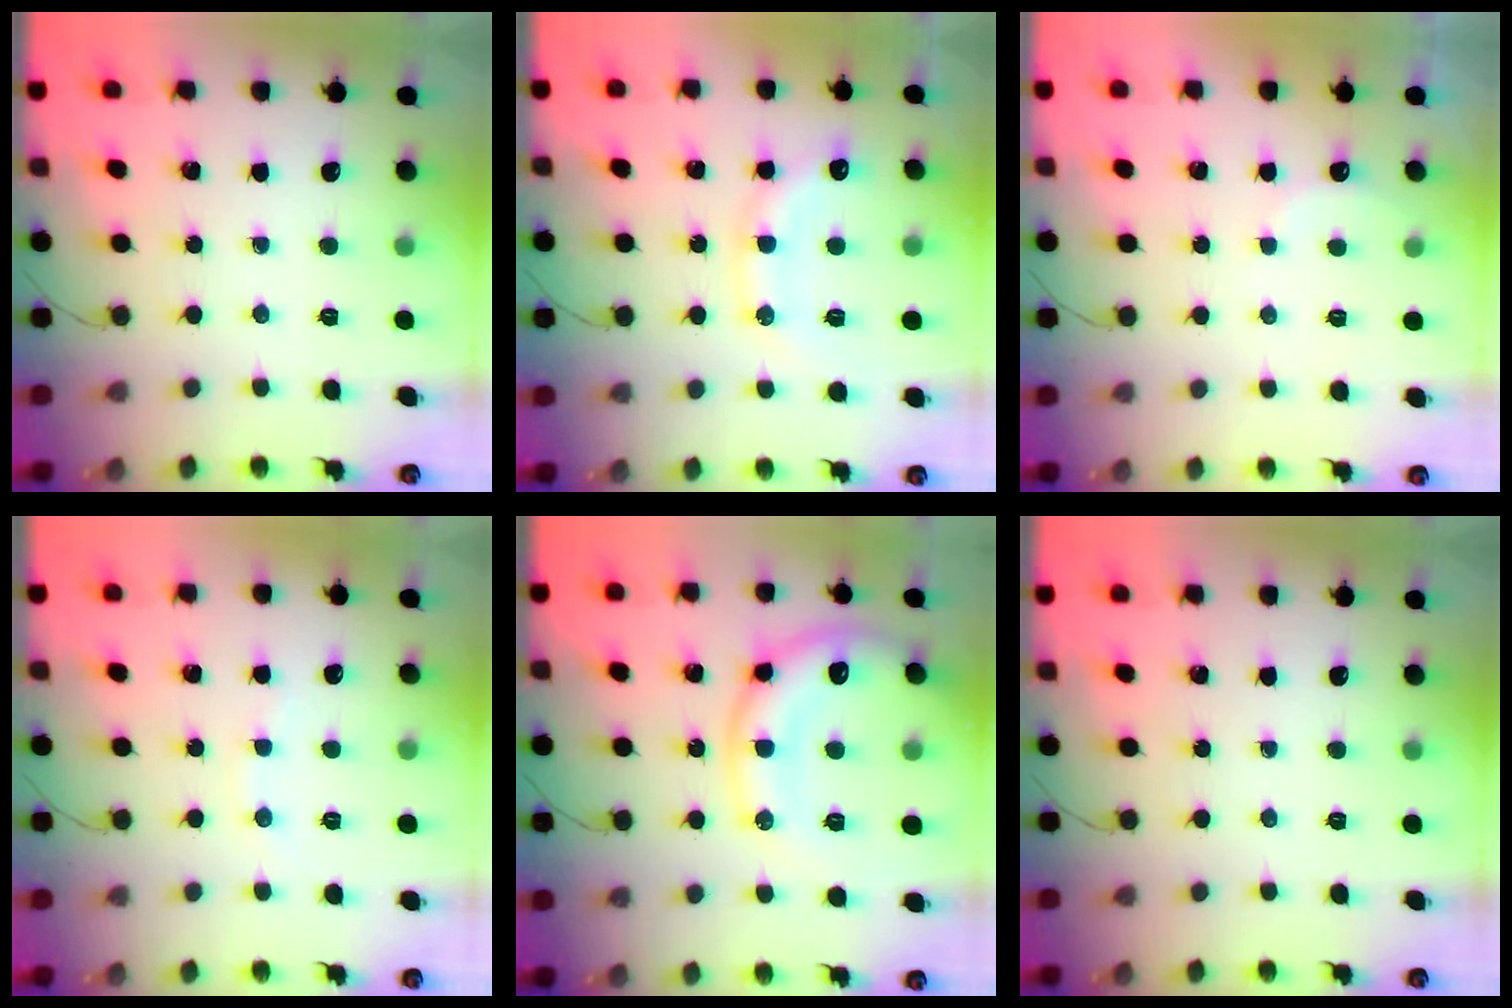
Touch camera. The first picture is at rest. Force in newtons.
{"total": 13.5, "press": 13.5, "slide": 1.0}
{"total": 4.7, "press": 4.6, "slide": 1.0}
{"total": 2.7, "press": 2.6, "slide": 0.8}
{"total": 17.0, "press": 16.9, "slide": 1.5}
{"total": 0.0}